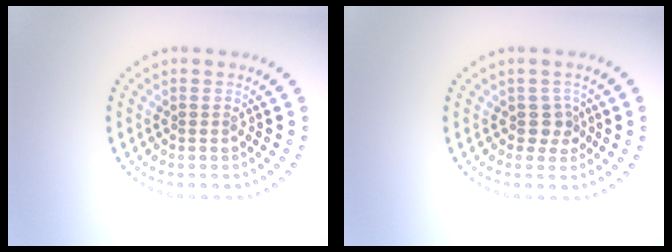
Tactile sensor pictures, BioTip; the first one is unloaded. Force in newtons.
{"total": 1.6, "press": 1.4, "slide": 0.8}